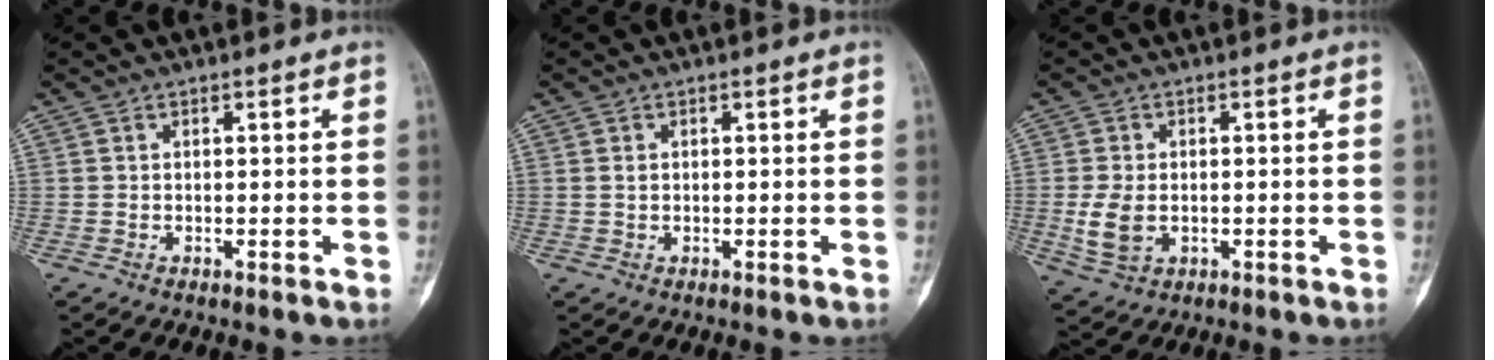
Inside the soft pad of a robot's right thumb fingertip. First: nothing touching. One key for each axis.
{"total": 0.8, "fx": 0.1, "fy": 0.6, "fz": 0.5, "tx": -0.008, "ty": 0.001, "tz": 0.002}
{"total": 5.9, "fx": -0.7, "fy": 4.0, "fz": 4.3, "tx": -0.088, "ty": -0.004, "tz": -0.006}